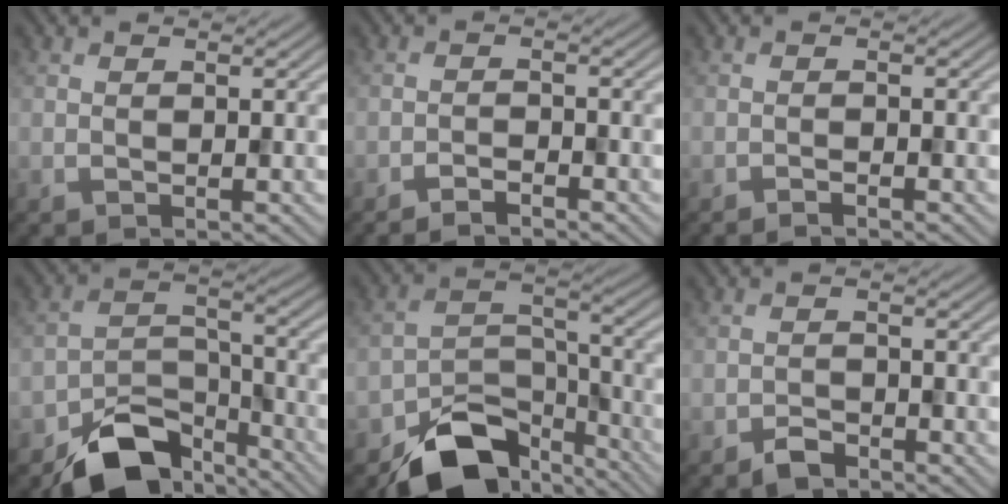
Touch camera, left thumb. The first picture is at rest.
{"total": 2.2, "force": [-1.9, 0.3, 0.9], "torque": [-0.018, 0.003, -0.037]}
{"total": 1.1, "force": [-1.0, 0.0, 0.5], "torque": [-0.008, 0.002, -0.019]}
{"total": 10.8, "force": [-7.8, 5.3, 5.2], "torque": [-0.083, -0.016, -0.137]}
{"total": 12.1, "force": [-8.6, 6.1, 5.9], "torque": [-0.091, -0.018, -0.146]}
{"total": 2.1, "force": [-1.7, 0.9, 0.8], "torque": [-0.011, 0.002, -0.035]}